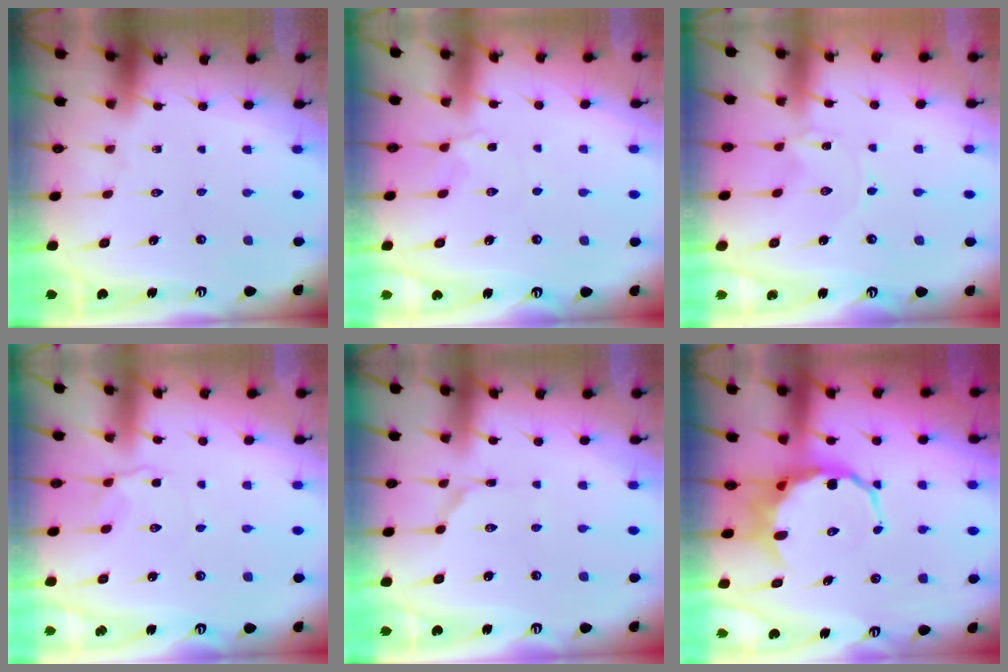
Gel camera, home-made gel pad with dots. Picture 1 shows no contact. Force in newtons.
{"total": 2.1, "press": 2.0, "slide": 0.8}
{"total": 0.0}
{"total": 2.8, "press": 2.6, "slide": 1.1}
{"total": 3.5, "press": 3.5, "slide": 0.4}
{"total": 8.5, "press": 8.3, "slide": 1.9}